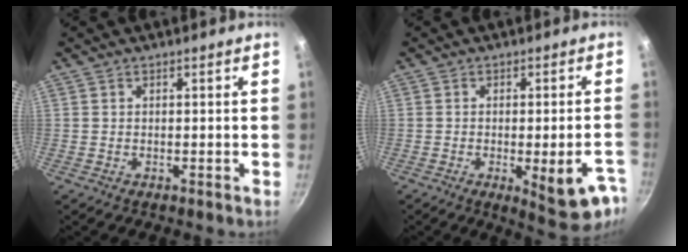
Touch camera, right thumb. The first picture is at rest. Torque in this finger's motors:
{"motor_torque": [-0.05, 0.17, -0.02, 0.26, 0.02]}